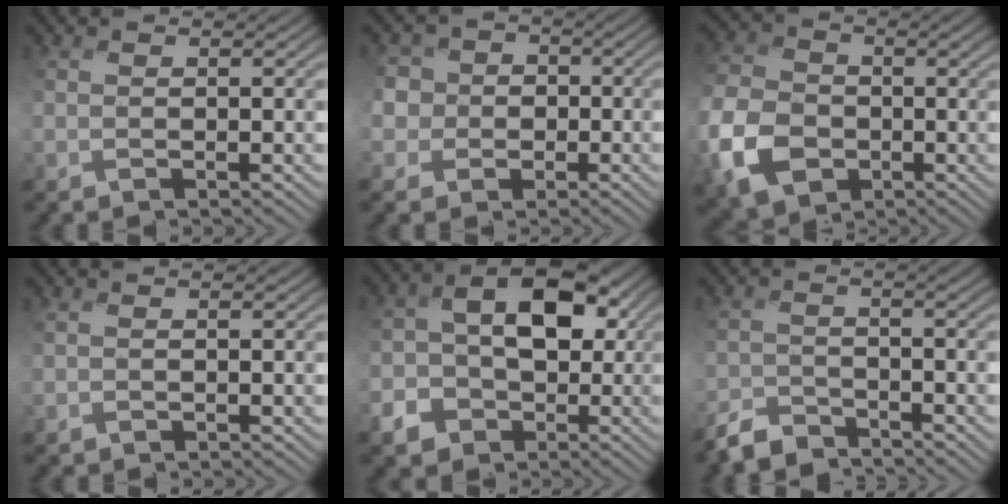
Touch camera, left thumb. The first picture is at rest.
{"total": 7.4, "force": [-0.9, 7.0, 2.3], "torque": [-0.083, 0.015, -0.047]}
{"total": 10.3, "force": [-4.1, 7.6, 5.7], "torque": [-0.170, -0.021, -0.096]}
{"total": 0.7, "force": [0.0, 0.4, 0.5], "torque": [-0.017, -0.001, 0.001]}
{"total": 10.9, "force": [-1.9, 8.4, 6.7], "torque": [-0.105, -0.013, -0.052]}
{"total": 3.8, "force": [-3.7, 0.3, 0.4], "torque": [-0.001, -0.001, -0.083]}